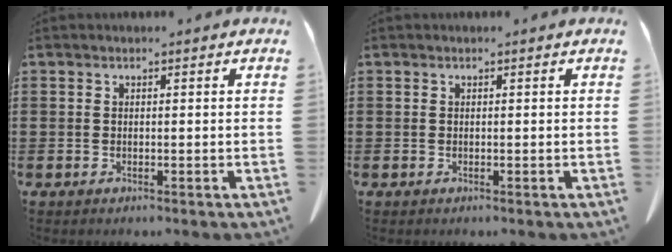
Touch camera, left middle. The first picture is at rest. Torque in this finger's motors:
{"motor_torque": [-0.02, 0.02, 0.00, 0.00]}